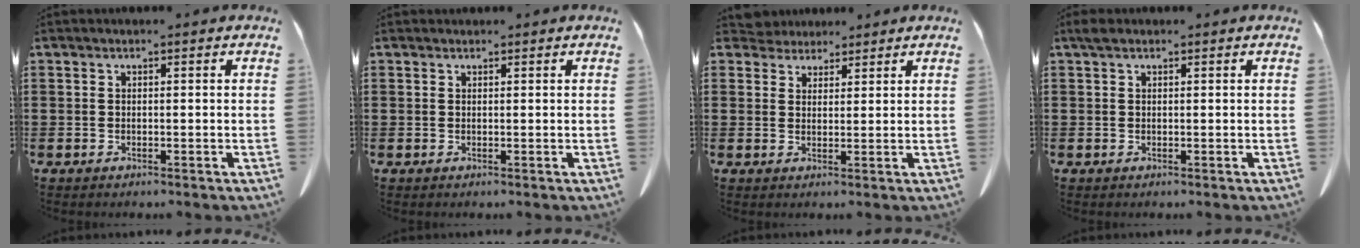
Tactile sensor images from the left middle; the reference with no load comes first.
{"total": 0.6, "force": [0.5, 0.3, 0.0], "torque": [-0.001, 0.000, 0.010]}
{"total": 3.1, "force": [2.9, 1.0, 0.0], "torque": [-0.011, -0.004, 0.056]}
{"total": 1.2, "force": [0.7, 0.8, 0.6], "torque": [-0.016, 0.003, 0.013]}